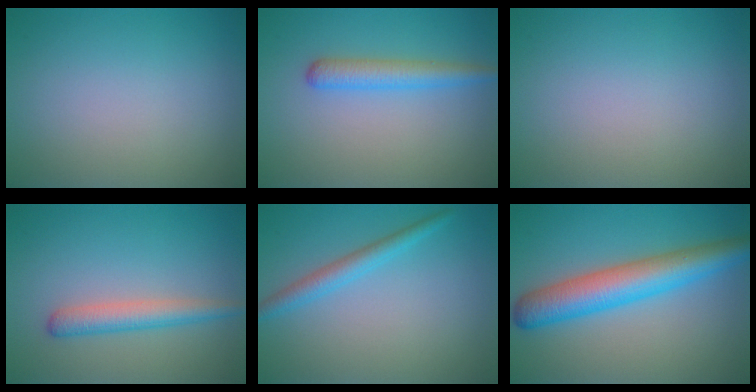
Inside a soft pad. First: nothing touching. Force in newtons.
{"total": 2.9, "press": 2.9, "slide": 0.1}
{"total": 0.0}
{"total": 2.8, "press": 2.8, "slide": 0.1}
{"total": 2.3, "press": 2.3, "slide": 0.1}
{"total": 6.8, "press": 6.8, "slide": 0.1}